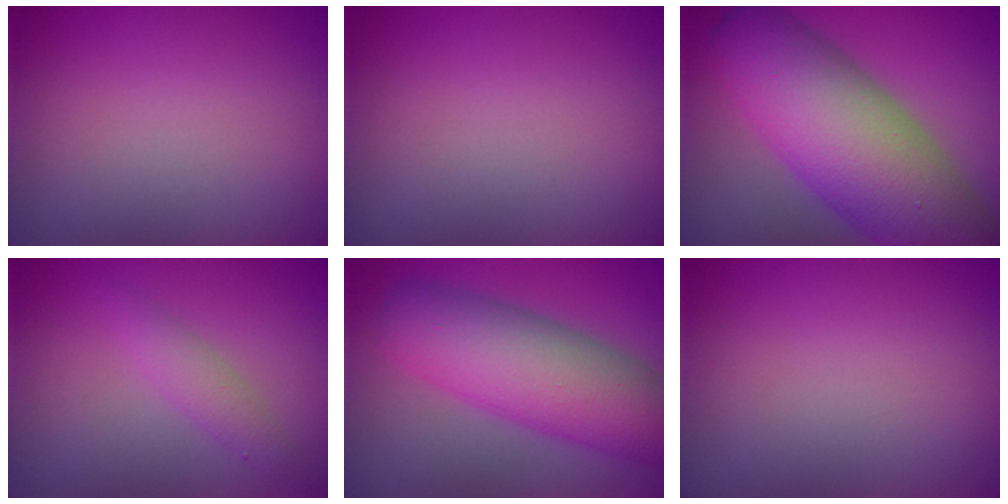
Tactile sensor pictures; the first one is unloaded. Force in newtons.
{"total": 0.0}
{"total": 14.2, "press": 14.2, "slide": 0.5}
{"total": 1.9, "press": 1.9, "slide": 0.0}
{"total": 9.7, "press": 9.7, "slide": 0.2}
{"total": 0.0}